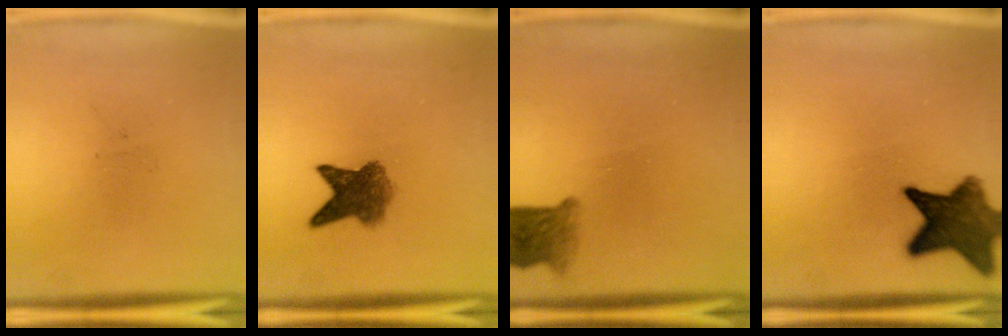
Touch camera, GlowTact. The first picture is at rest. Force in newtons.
{"total": 5.7}
{"total": 3.9}
{"total": 11.6}